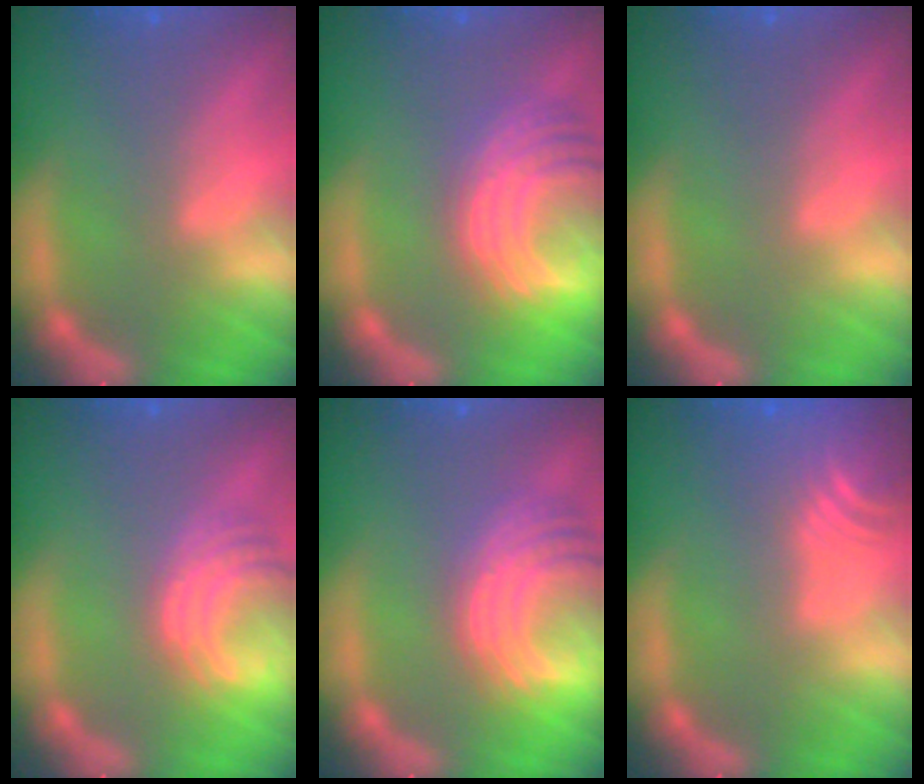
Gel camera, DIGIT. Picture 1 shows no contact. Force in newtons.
{"total": 10.0}
{"total": 0.0}
{"total": 5.5}
{"total": 9.0}
{"total": 8.0}